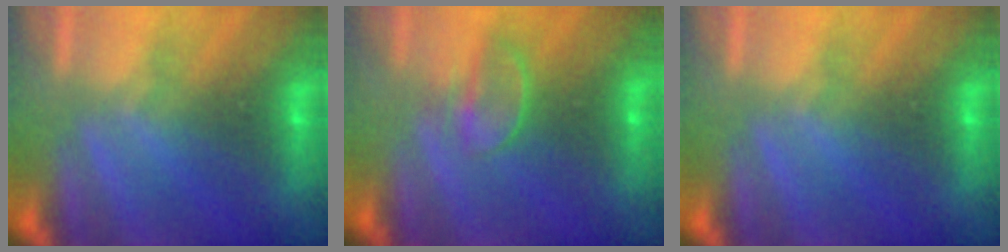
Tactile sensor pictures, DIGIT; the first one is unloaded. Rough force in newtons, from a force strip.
{"total": 2.3}
{"total": 0.0}